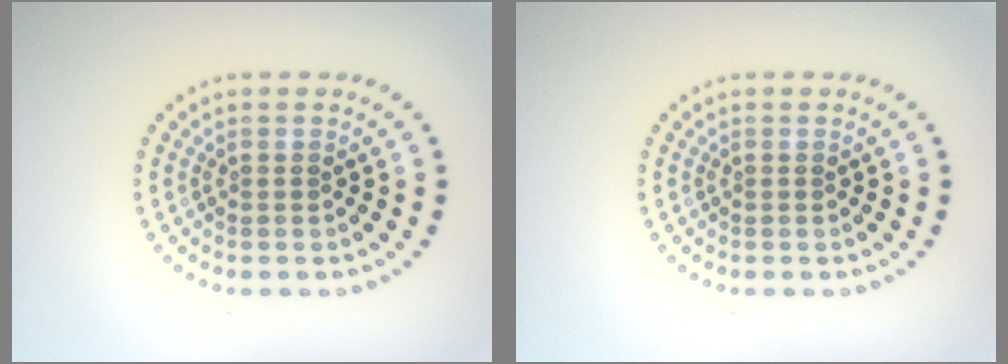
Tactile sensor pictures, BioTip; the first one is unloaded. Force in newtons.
{"total": 0.0}